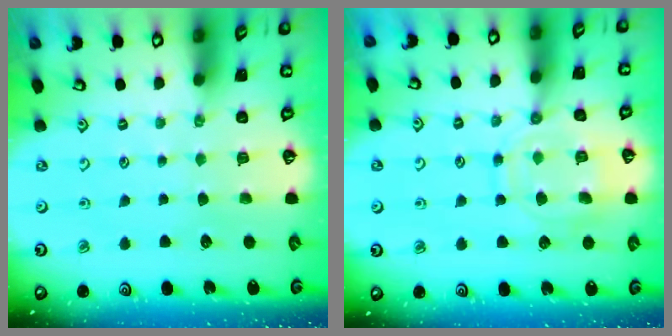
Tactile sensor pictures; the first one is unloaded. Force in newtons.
{"total": 13.0, "press": 12.9, "slide": 1.2}